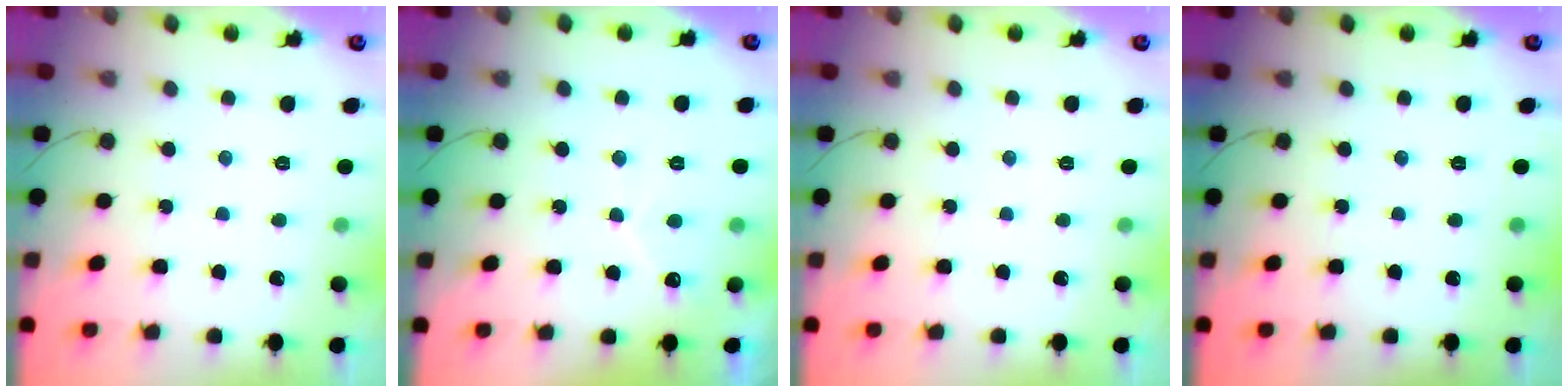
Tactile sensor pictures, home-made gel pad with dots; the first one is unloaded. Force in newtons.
{"total": 3.0, "press": 3.0, "slide": 0.1}
{"total": 0.0}
{"total": 0.0}